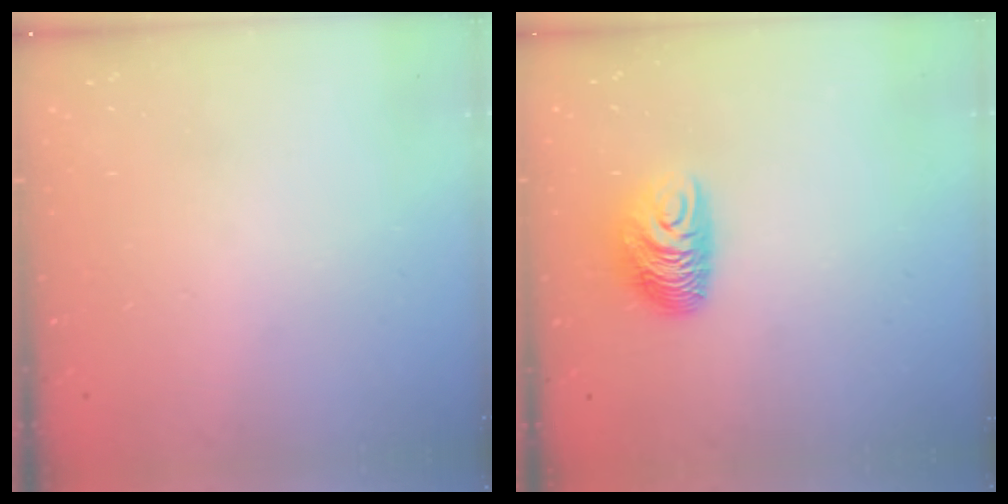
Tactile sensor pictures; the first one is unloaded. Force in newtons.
{"total": 9.3, "press": 9.3, "slide": 0.9}